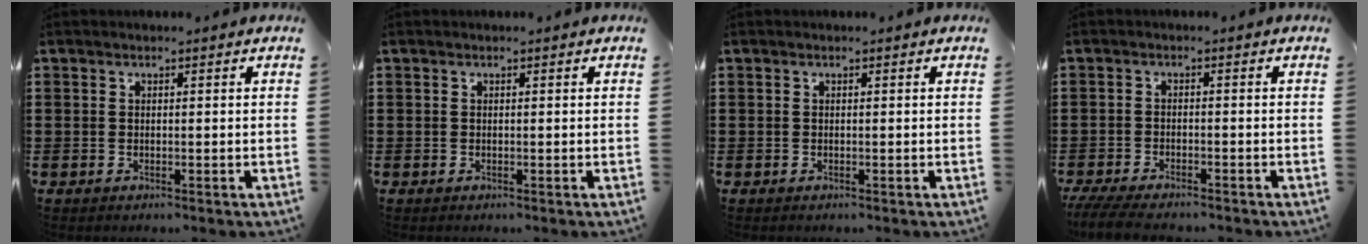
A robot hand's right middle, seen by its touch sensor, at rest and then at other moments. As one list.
[{"total": 0.0}, {"total": 0.0}, {"total": 3.6, "force": [-3.3, 0.3, 1.2], "torque": [-0.043, -0.009, -0.073]}]